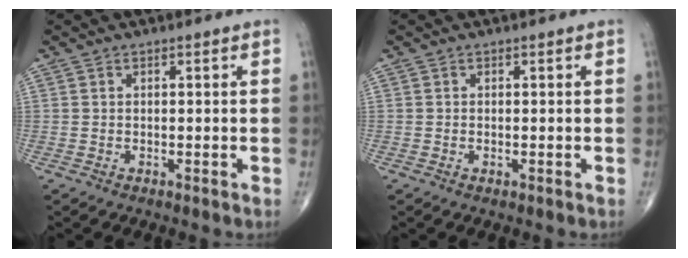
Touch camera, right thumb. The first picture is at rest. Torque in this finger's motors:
{"motor_torque": [-0.30, -0.01, -0.15, -0.06, -0.03]}